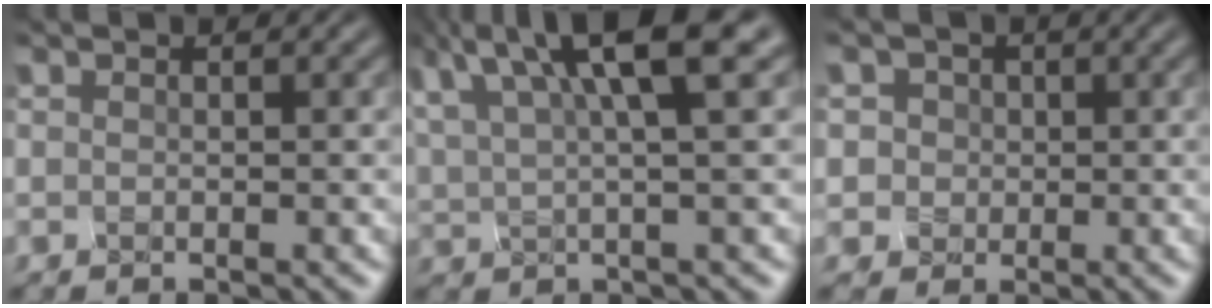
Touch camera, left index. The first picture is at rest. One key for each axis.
{"total": 8.1, "fx": 5.1, "fy": 1.3, "fz": 6.2, "tx": -0.084, "ty": 0.026, "tz": 0.094}
{"total": 2.5, "fx": 1.1, "fy": 2.2, "fz": -0.5, "tx": 0.012, "ty": 0.019, "tz": 0.012}